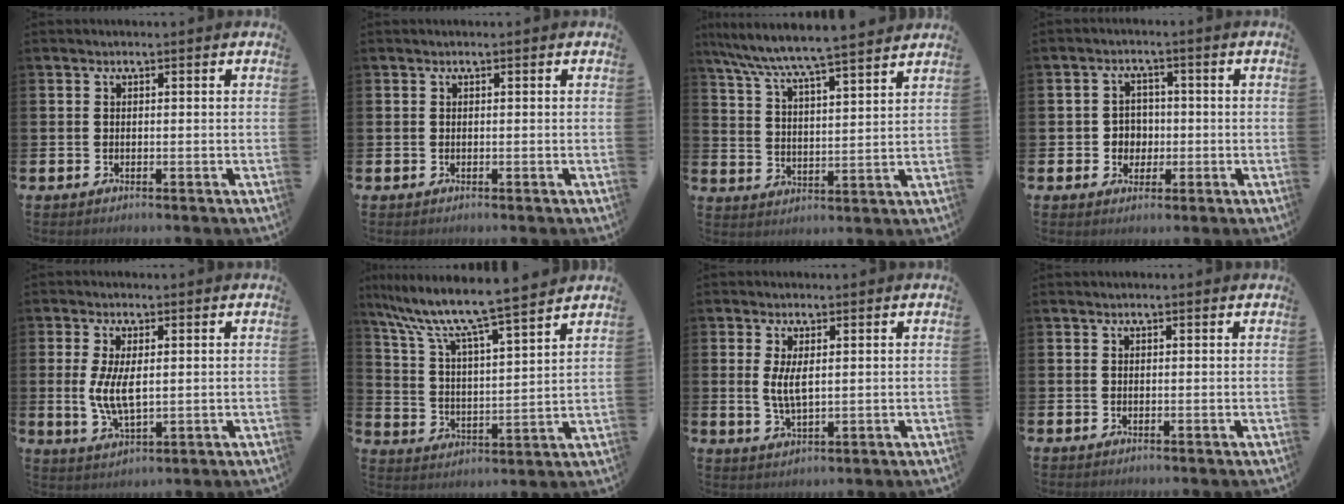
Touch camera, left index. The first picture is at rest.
{"total": 0.0}
{"total": 7.3, "force": [7.0, 0.1, 2.0], "torque": [-0.071, -0.048, 0.121]}
{"total": 3.1, "force": [-0.2, 3.0, 0.7], "torque": [-0.014, 0.002, -0.013]}
{"total": 5.4, "force": [0.8, 2.2, 4.9], "torque": [-0.083, 0.000, 0.011]}
{"total": 9.8, "force": [8.8, 0.5, 4.3], "torque": [-0.122, -0.057, 0.147]}
{"total": 3.7, "force": [1.1, 1.3, 3.3], "torque": [-0.055, -0.003, 0.017]}
{"total": 0.0}